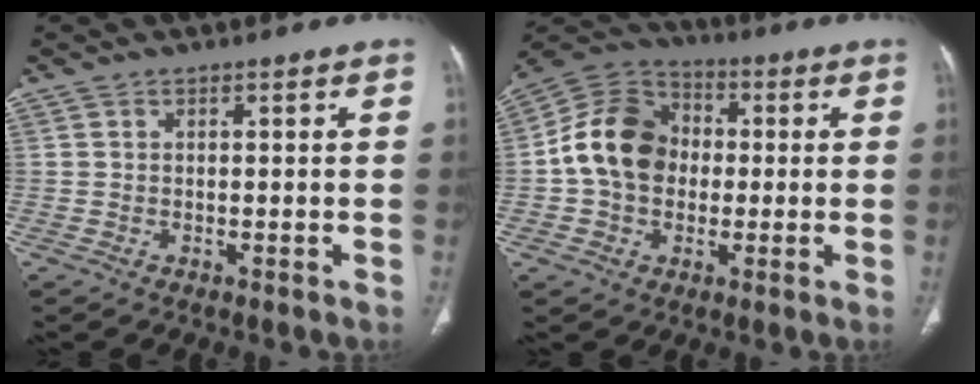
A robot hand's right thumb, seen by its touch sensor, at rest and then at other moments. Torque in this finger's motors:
{"motor_torque": [0.31, 2.08, 0.66, -0.53, 0.10]}